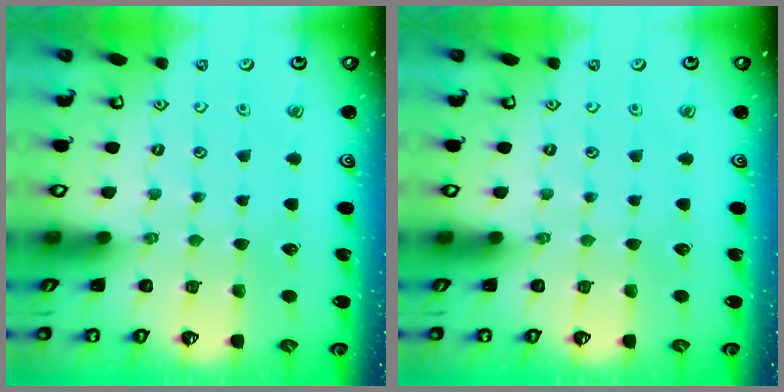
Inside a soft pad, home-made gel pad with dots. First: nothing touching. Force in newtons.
{"total": 0.0}